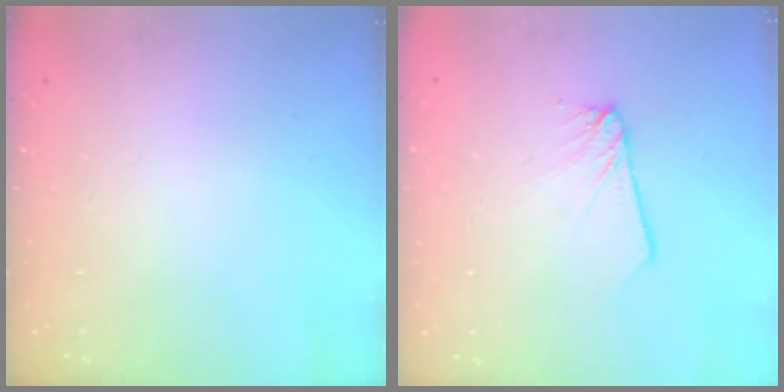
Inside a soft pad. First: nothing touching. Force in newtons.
{"total": 2.7, "press": 2.7, "slide": 0.2}